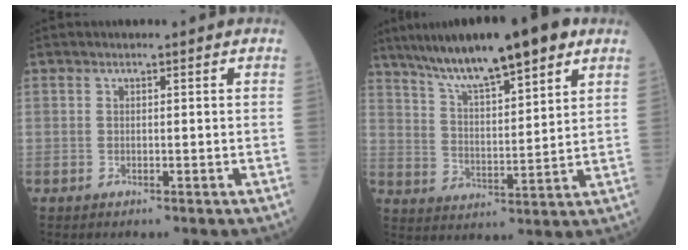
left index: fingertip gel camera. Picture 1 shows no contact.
{"total": 15.8, "force": [11.4, 2.1, 10.8], "torque": [-0.179, 0.022, 0.192]}